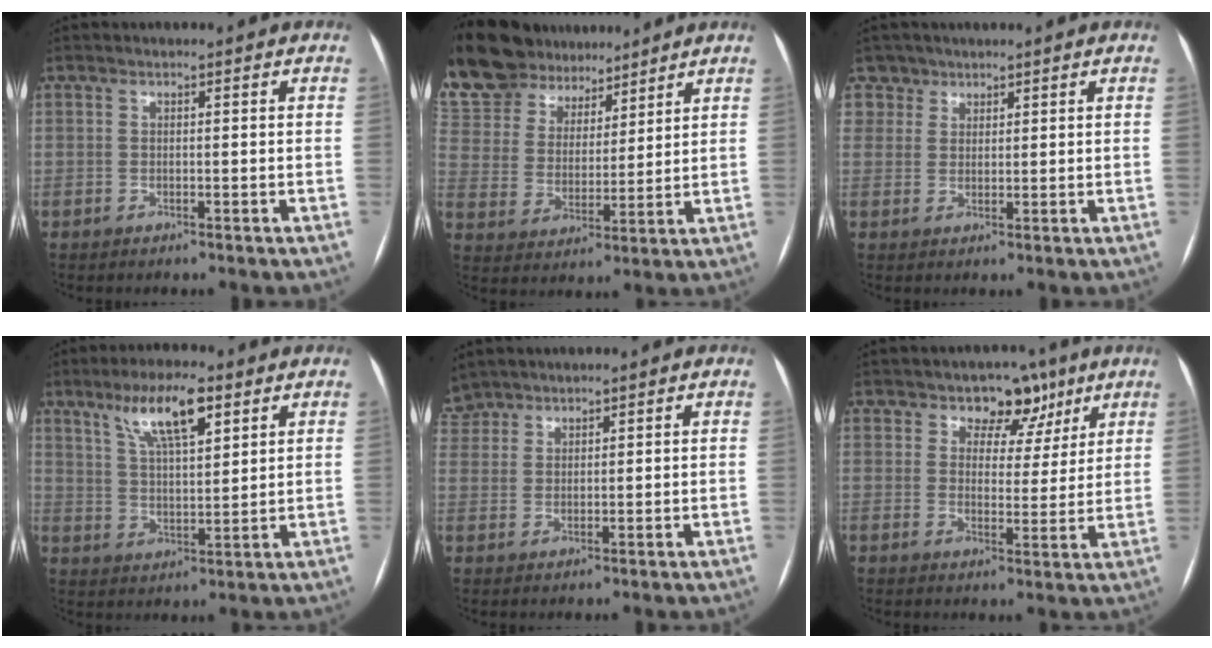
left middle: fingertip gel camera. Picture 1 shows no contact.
{"total": 18.6, "force": [16.3, 6.8, 6.0], "torque": [-0.162, 0.031, 0.294]}
{"total": 3.6, "force": [2.3, 2.6, -0.9], "torque": [0.027, 0.004, 0.038]}
{"total": 9.5, "force": [5.6, 2.3, 7.4], "torque": [-0.138, 0.008, 0.101]}
{"total": 5.9, "force": [5.0, 3.0, 0.6], "torque": [-0.016, 0.018, 0.104]}
{"total": 6.3, "force": [4.2, 4.3, 2.0], "torque": [-0.009, 0.006, 0.059]}